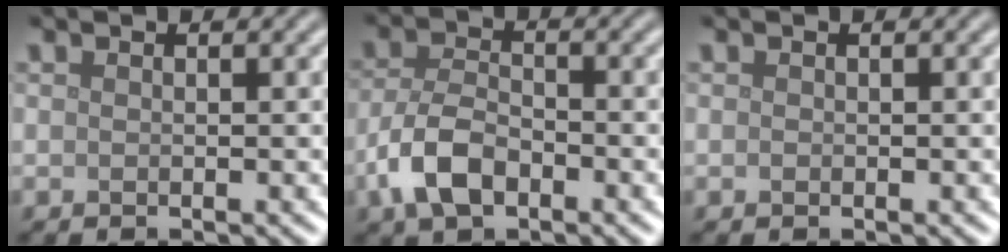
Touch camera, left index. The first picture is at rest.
{"total": 5.0, "force": [-2.4, 2.7, 3.3], "torque": [-0.068, 0.001, -0.057]}
{"total": 0.0}